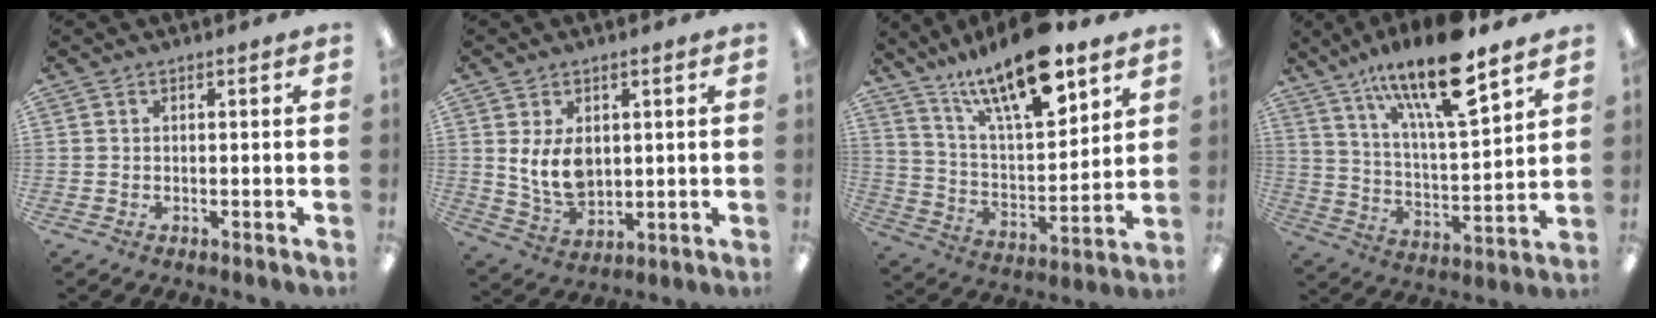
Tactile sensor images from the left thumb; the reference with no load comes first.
{"total": 8.4, "force": [2.1, 5.4, 6.1], "torque": [-0.129, -0.011, 0.036]}
{"total": 20.1, "force": [13.9, 6.6, 12.9], "torque": [-0.217, -0.081, 0.234]}
{"total": 18.4, "force": [13.5, 4.2, 11.7], "torque": [-0.201, -0.085, 0.223]}